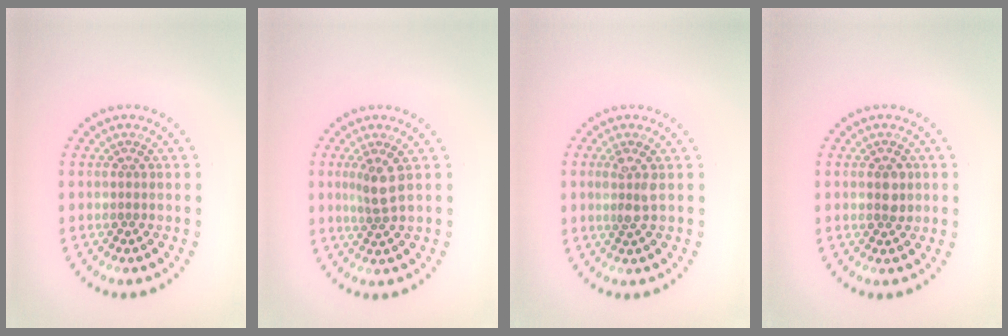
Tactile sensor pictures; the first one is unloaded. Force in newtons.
{"total": 2.2, "press": 1.7, "slide": 1.3}
{"total": 1.8, "press": 1.5, "slide": 0.9}
{"total": 1.7, "press": 1.7, "slide": 0.1}